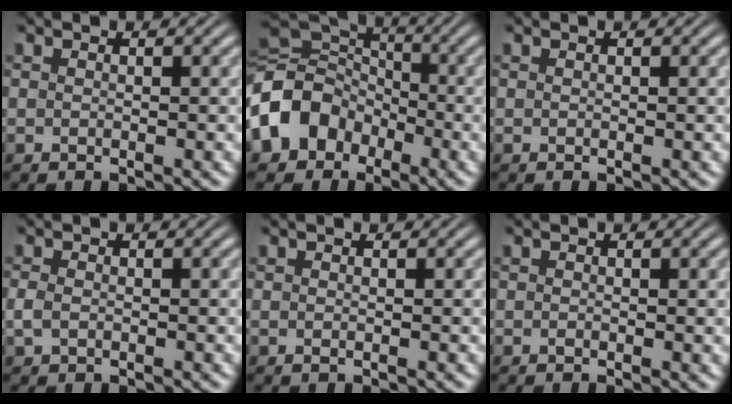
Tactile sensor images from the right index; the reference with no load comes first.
{"total": 11.3, "force": [-1.3, 9.9, 5.2], "torque": [-0.140, -0.028, -0.023]}
{"total": 0.0}
{"total": 1.2, "force": [-0.4, 0.8, 0.7], "torque": [-0.024, -0.007, -0.002]}
{"total": 0.0}
{"total": 0.0}